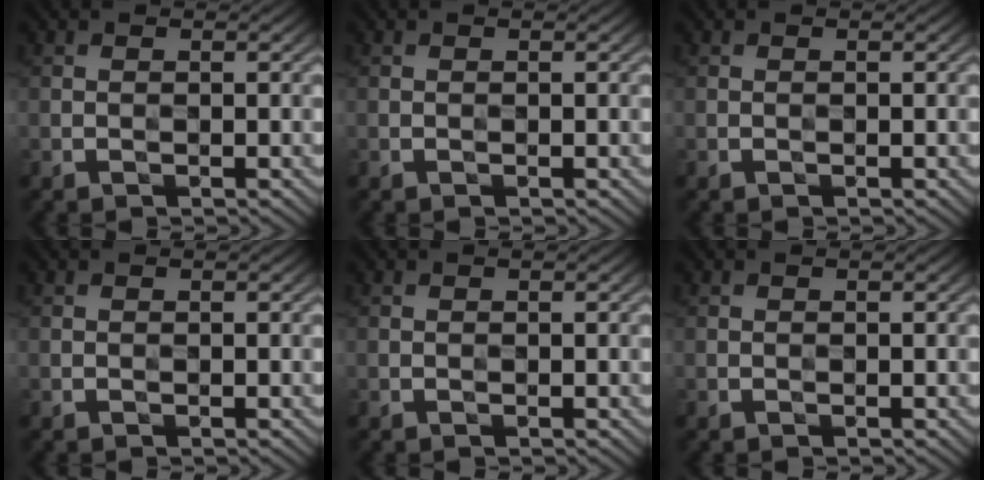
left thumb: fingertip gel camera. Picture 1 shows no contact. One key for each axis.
{"total": 0.0}
{"total": 0.0}
{"total": 0.0}
{"total": 0.0}
{"total": 0.0}